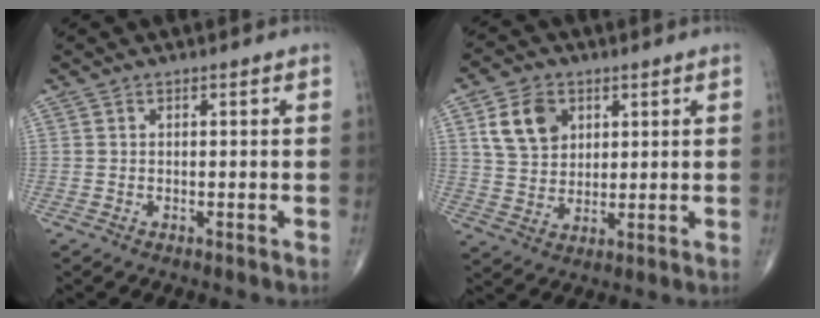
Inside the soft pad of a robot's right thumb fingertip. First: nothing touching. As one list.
[{"total": 9.0, "force": [3.5, 6.7, 4.9], "torque": [-0.069, -0.011, 0.069]}]